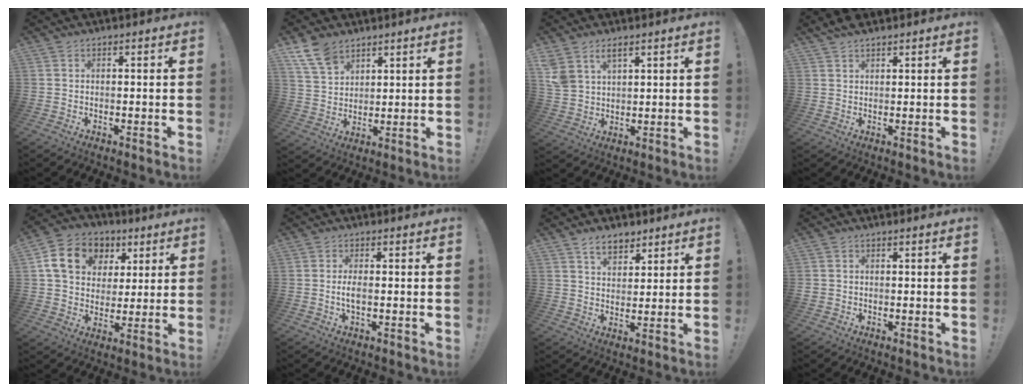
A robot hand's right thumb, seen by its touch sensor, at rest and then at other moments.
{"total": 11.8, "force": [7.6, 7.8, 4.4], "torque": [-0.080, -0.037, 0.153]}
{"total": 6.7, "force": [4.1, 4.2, 3.3], "torque": [-0.062, -0.016, 0.083]}
{"total": 3.2, "force": [2.7, 1.3, 1.0], "torque": [-0.022, -0.011, 0.052]}
{"total": 14.8, "force": [5.9, 11.6, 7.1], "torque": [-0.103, -0.016, 0.115]}
{"total": 2.9, "force": [-0.5, 0.8, 2.7], "torque": [-0.060, 0.003, -0.009]}
{"total": 6.9, "force": [4.8, 4.0, 2.9], "torque": [-0.041, -0.024, 0.088]}
{"total": 1.3, "force": [-0.2, 1.2, 0.4], "torque": [-0.005, 0.004, -0.004]}